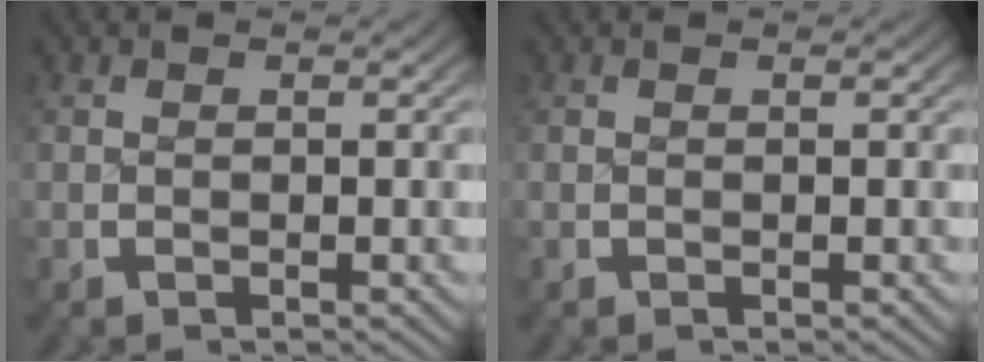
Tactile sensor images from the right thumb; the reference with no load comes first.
{"total": 0.0}